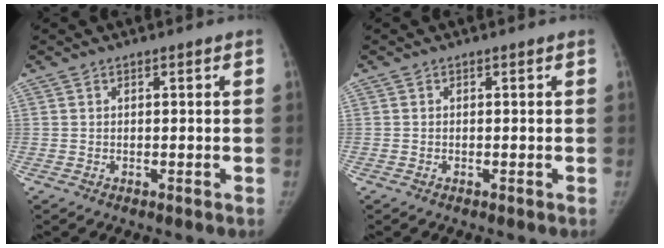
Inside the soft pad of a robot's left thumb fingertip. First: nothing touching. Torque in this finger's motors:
{"motor_torque": [0.03, 0.03, 0.18, -0.21, 0.01]}